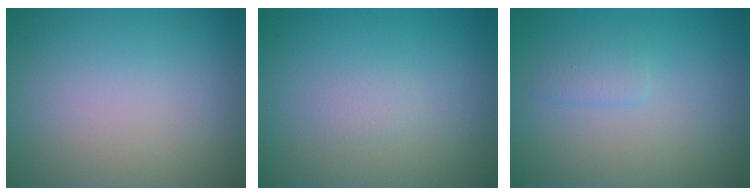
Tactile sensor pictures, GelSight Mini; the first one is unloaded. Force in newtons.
{"total": 0.6, "press": 0.6, "slide": 0.1}
{"total": 1.1, "press": 1.1, "slide": 0.1}